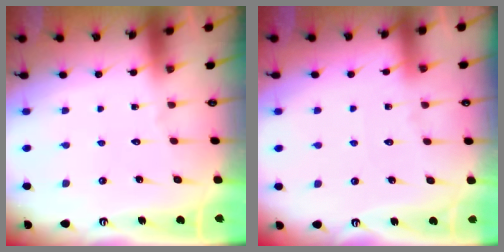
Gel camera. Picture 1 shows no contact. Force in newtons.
{"total": 2.7, "press": 2.7, "slide": 0.4}